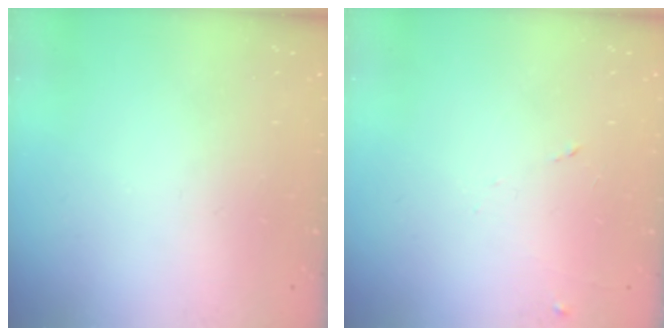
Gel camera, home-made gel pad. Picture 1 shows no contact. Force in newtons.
{"total": 6.1, "press": 6.1, "slide": 0.6}